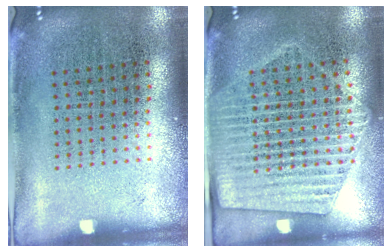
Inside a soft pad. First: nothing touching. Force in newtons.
{"total": 1.8, "press": 1.6, "slide": 0.7}